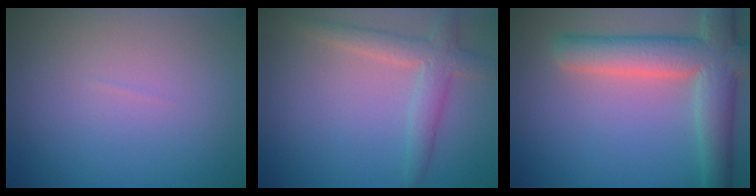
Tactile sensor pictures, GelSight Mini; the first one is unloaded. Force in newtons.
{"total": 3.2, "press": 3.1, "slide": 0.3}
{"total": 7.7, "press": 7.7, "slide": 0.7}